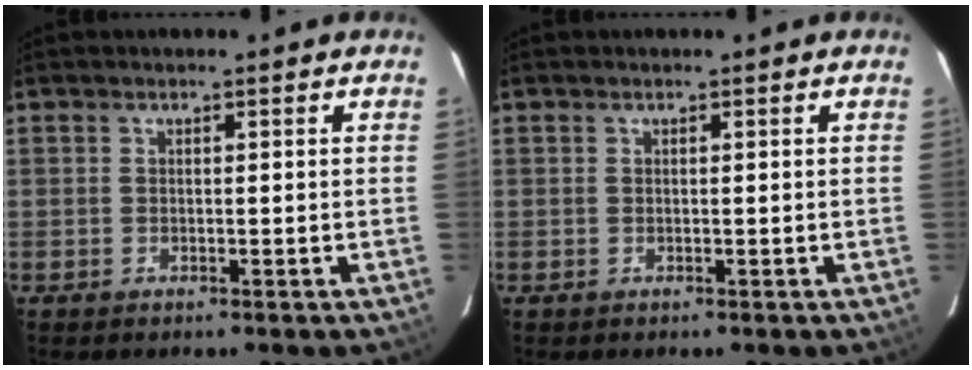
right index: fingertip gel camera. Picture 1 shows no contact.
{"total": 0.0}